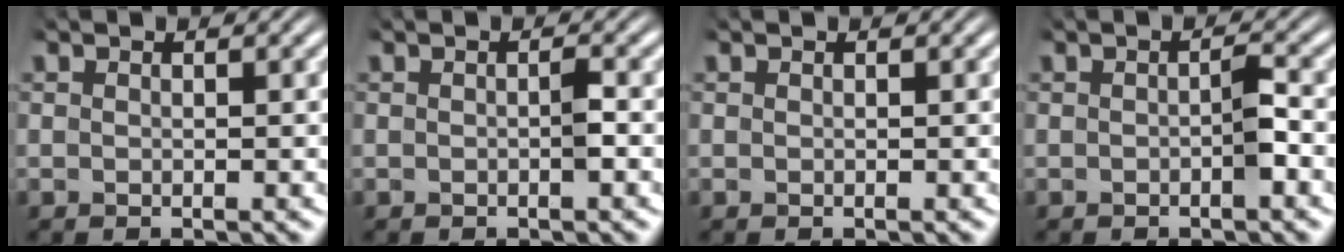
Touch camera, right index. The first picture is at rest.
{"total": 0.7, "force": [-0.1, 0.1, 0.7], "torque": [-0.004, 0.004, -0.004]}
{"total": 0.0}
{"total": 1.2, "force": [-0.3, 0.1, 1.2], "torque": [-0.008, 0.005, -0.007]}